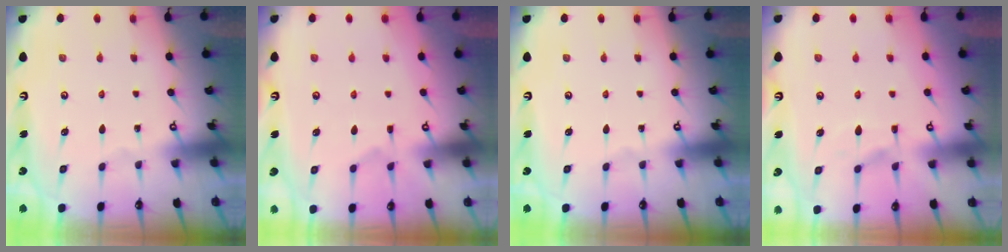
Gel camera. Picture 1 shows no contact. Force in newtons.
{"total": 2.9, "press": 2.7, "slide": 1.2}
{"total": 0.0}
{"total": 1.3, "press": 0.0, "slide": 1.3}